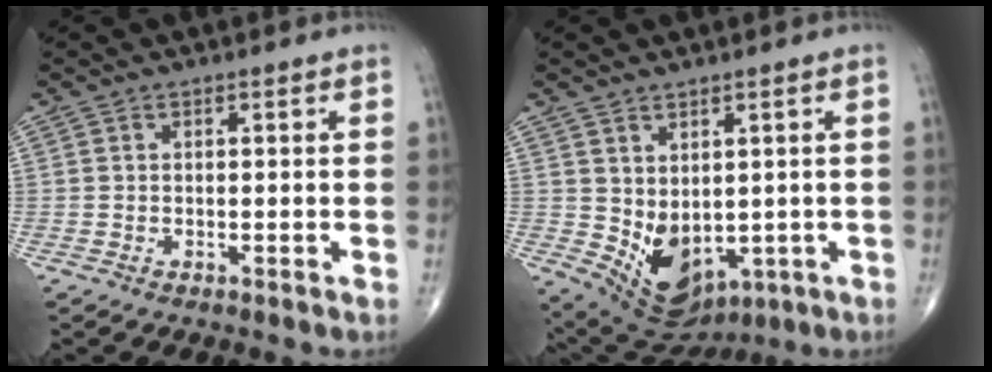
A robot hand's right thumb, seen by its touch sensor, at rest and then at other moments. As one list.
[{"total": 9.7, "force": [-0.5, 6.7, 7.0], "torque": [-0.085, -0.010, 0.026]}]